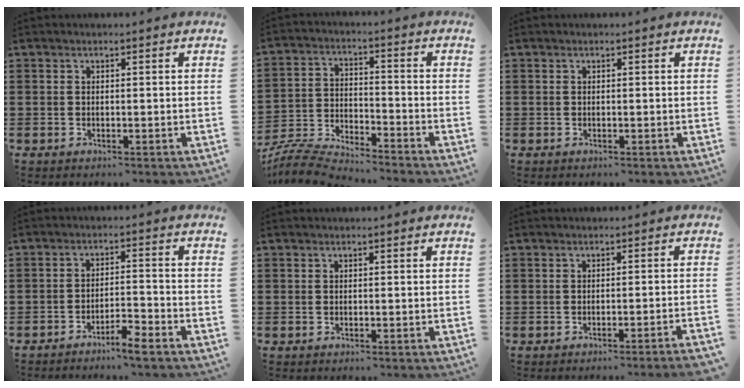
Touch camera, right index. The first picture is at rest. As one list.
[{"total": 6.6, "force": [-6.5, 0.2, 1.0], "torque": [-0.039, -0.003, -0.134]}, {"total": 0.0}, {"total": 3.7, "force": [-3.4, 0.0, 1.4], "torque": [-0.028, 0.004, -0.066]}, {"total": 0.0}, {"total": 1.9, "force": [-1.5, -0.6, 0.9], "torque": [-0.016, -0.005, -0.029]}]